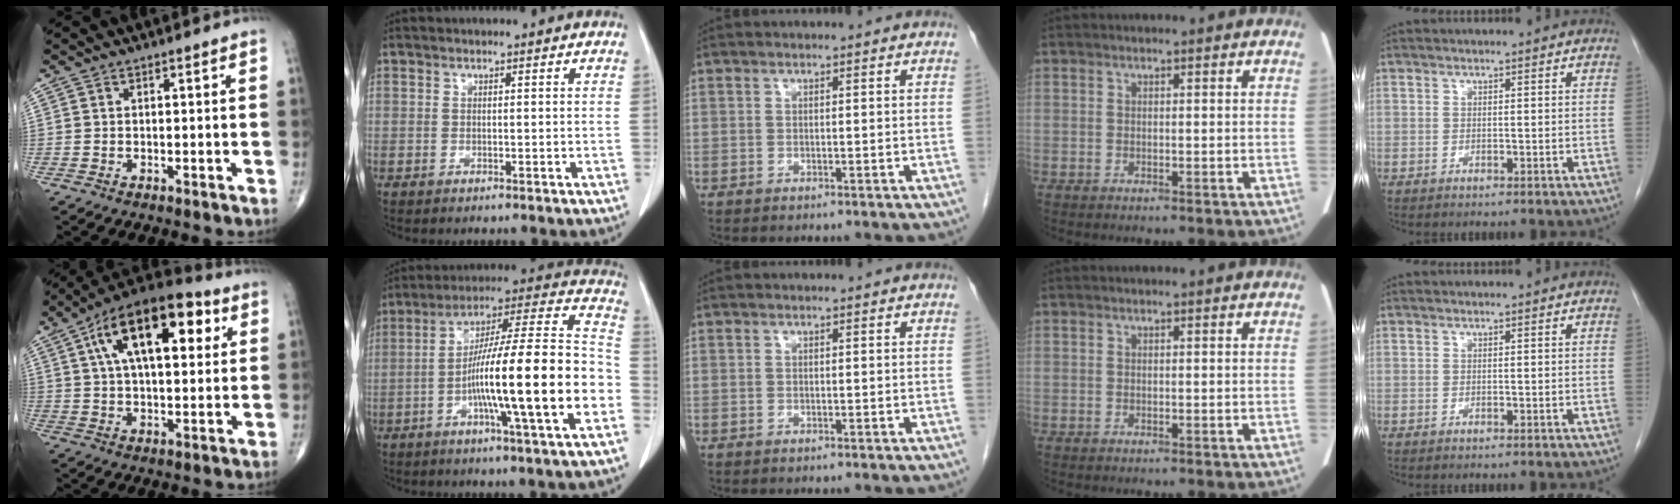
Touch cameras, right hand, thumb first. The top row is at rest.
{"thumb": {"total": 21.3, "force": [7.4, 9.9, 17.3], "torque": [-0.264, 0.009, 0.113]}, "index": {"total": 21.9, "force": [-6.0, 0.6, 21.0], "torque": [-0.304, 0.008, -0.100]}}